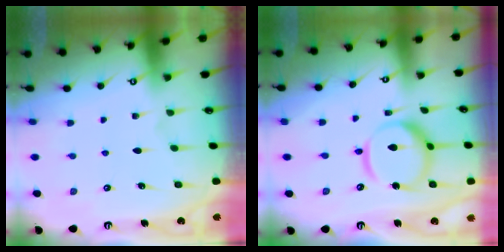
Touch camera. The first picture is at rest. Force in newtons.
{"total": 13.5, "press": 13.4, "slide": 1.4}